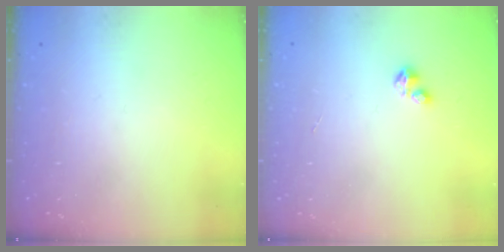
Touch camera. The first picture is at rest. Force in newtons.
{"total": 1.7, "press": 1.7, "slide": 0.2}